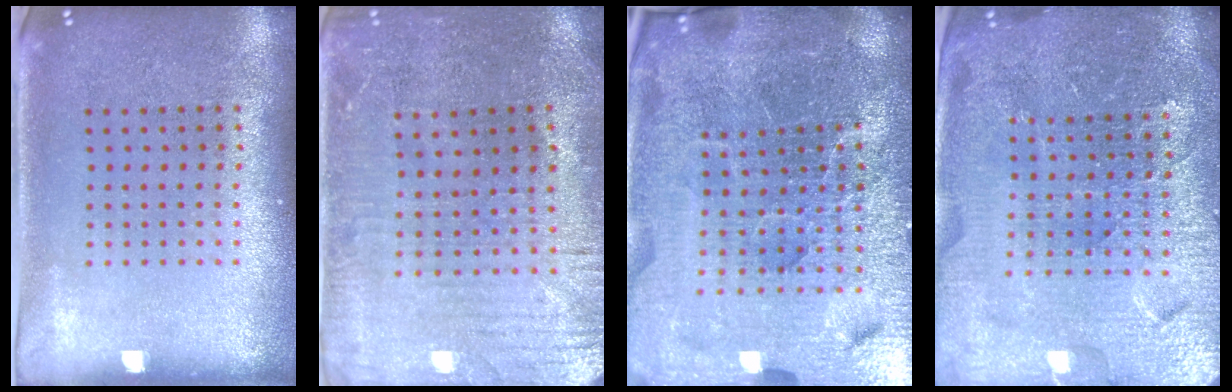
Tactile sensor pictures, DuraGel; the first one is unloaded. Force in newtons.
{"total": 1.1, "press": 1.0, "slide": 0.4}
{"total": 7.1, "press": 6.2, "slide": 3.4}
{"total": 4.8, "press": 4.5, "slide": 1.7}